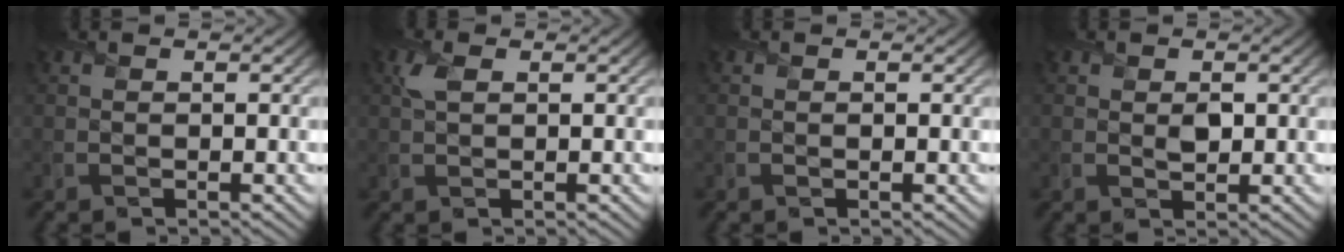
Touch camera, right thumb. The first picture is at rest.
{"total": 1.9, "force": [0.8, 0.8, 1.5], "torque": [-0.040, 0.006, 0.014]}
{"total": 0.0}
{"total": 1.5, "force": [0.3, 1.1, 1.0], "torque": [-0.019, -0.007, 0.009]}